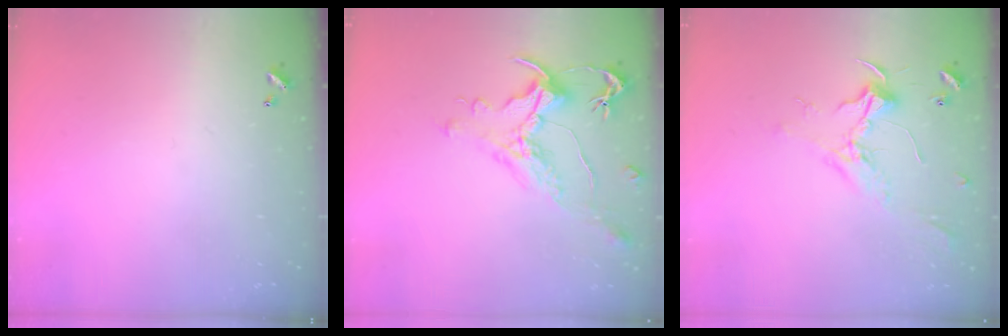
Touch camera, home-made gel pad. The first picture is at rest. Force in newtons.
{"total": 1.7, "press": 1.1, "slide": 1.3}
{"total": 2.3, "press": 2.2, "slide": 0.7}